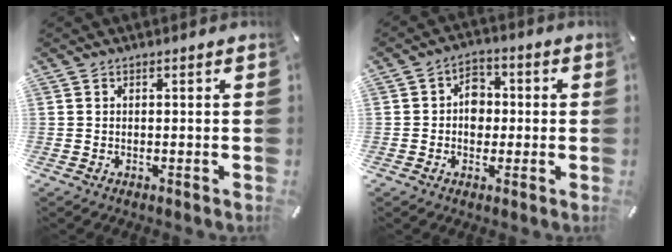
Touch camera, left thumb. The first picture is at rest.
{"total": 5.9, "force": [-0.4, 5.0, 3.2], "torque": [-0.040, 0.006, -0.011]}